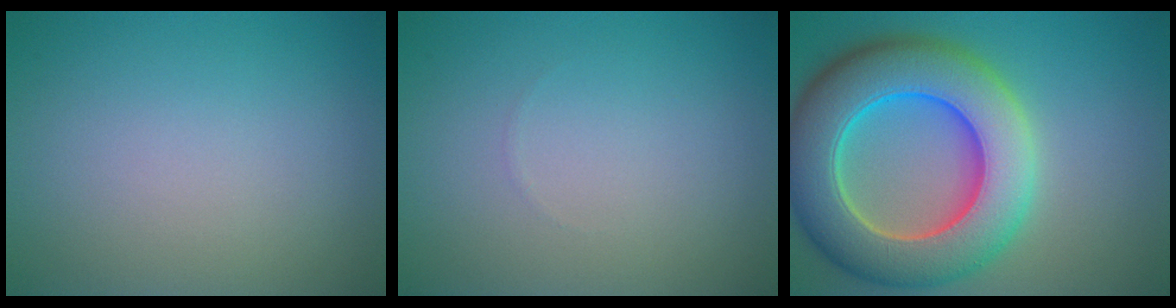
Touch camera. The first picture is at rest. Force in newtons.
{"total": 0.0}
{"total": 12.2, "press": 12.2, "slide": 0.9}